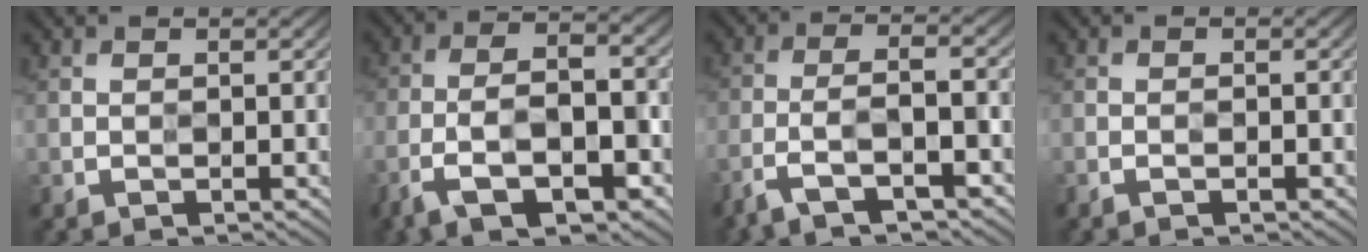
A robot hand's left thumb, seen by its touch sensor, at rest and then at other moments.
{"total": 10.1, "force": [-5.2, 4.0, 7.7], "torque": [-0.150, -0.007, -0.101]}
{"total": 6.9, "force": [-4.5, 1.8, 4.9], "torque": [-0.097, 0.000, -0.089]}
{"total": 0.8, "force": [-0.5, 0.1, 0.7], "torque": [-0.013, 0.002, -0.009]}